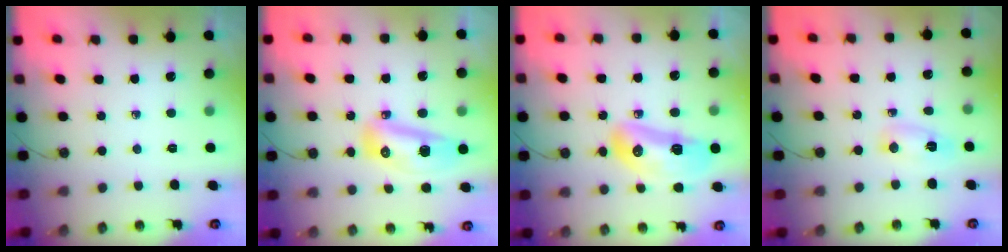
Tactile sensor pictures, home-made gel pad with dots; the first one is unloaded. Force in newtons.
{"total": 11.3, "press": 11.2, "slide": 1.3}
{"total": 14.8, "press": 14.7, "slide": 1.7}
{"total": 4.0, "press": 3.7, "slide": 1.4}